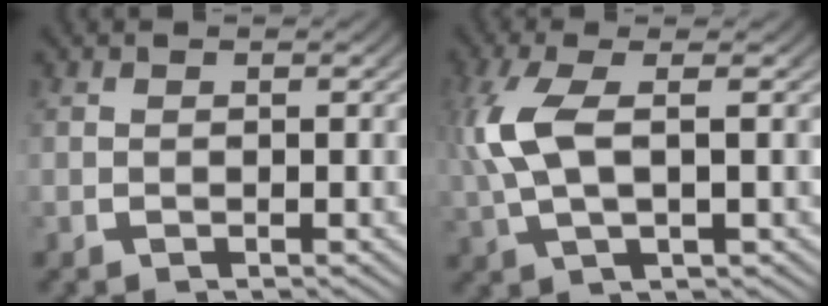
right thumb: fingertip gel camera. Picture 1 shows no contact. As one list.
[{"total": 6.4, "force": [0.8, 2.9, 5.6], "torque": [-0.143, -0.004, 0.026]}]